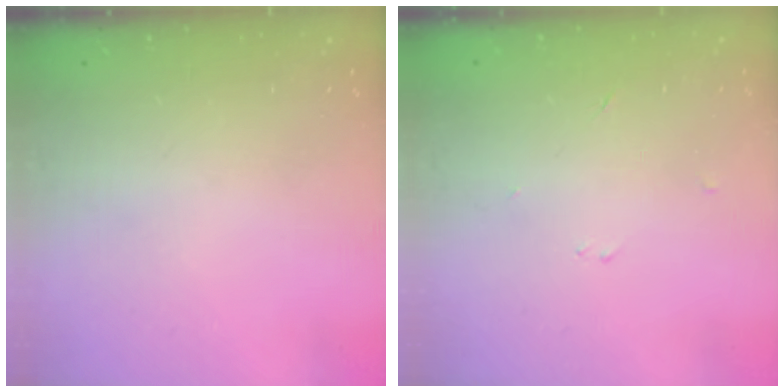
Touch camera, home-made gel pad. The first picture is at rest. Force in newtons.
{"total": 2.2, "press": 2.2, "slide": 0.2}